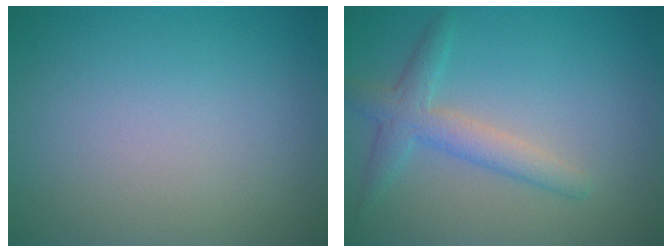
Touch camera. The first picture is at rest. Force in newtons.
{"total": 3.1, "press": 3.0, "slide": 0.1}